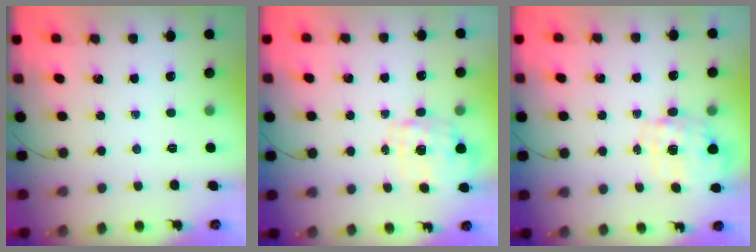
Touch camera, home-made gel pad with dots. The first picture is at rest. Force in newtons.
{"total": 1.5, "press": 1.5, "slide": 0.5}
{"total": 2.8, "press": 2.7, "slide": 0.9}